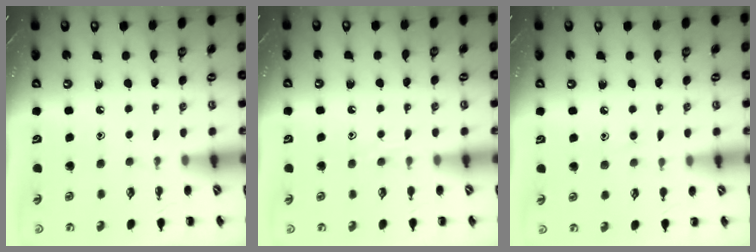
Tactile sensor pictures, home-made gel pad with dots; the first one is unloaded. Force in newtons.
{"total": 6.2, "press": 6.2, "slide": 0.8}
{"total": 6.0, "press": 5.6, "slide": 2.3}